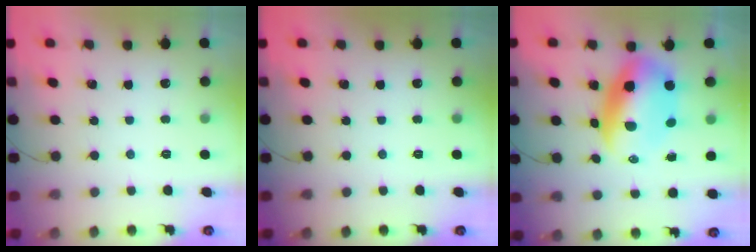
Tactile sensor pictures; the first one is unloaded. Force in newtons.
{"total": 0.0}
{"total": 12.5, "press": 12.1, "slide": 3.1}